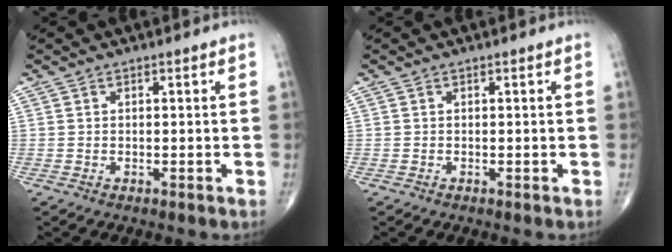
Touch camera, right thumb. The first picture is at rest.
{"total": 0.0}